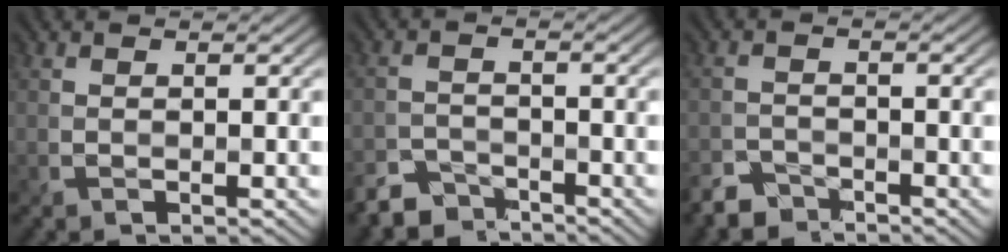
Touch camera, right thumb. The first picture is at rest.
{"total": 4.0, "force": [-3.8, 1.3, 0.4], "torque": [-0.004, -0.004, -0.078]}
{"total": 3.1, "force": [-2.9, 0.9, 0.1], "torque": [0.001, -0.003, -0.063]}